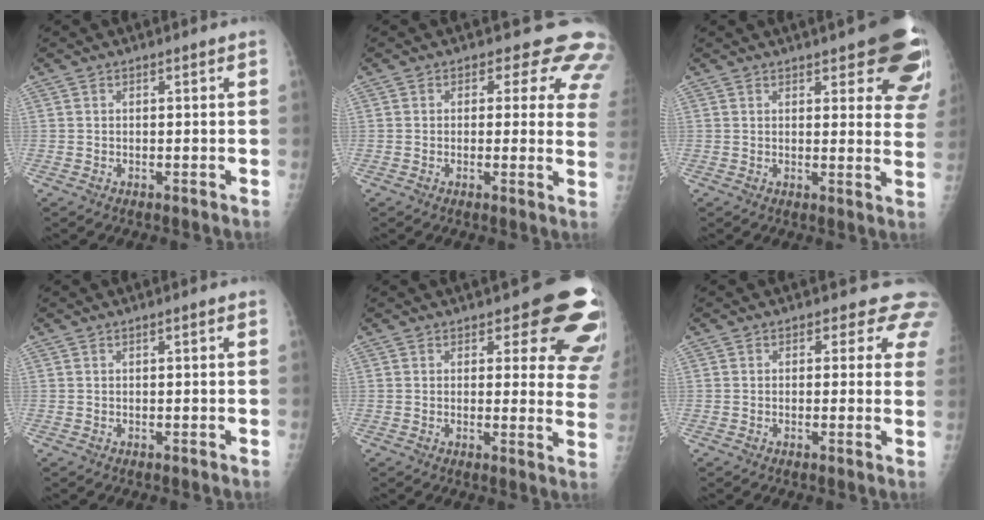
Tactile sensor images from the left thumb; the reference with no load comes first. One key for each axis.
{"total": 9.7, "fx": 7.4, "fy": 5.1, "fz": 3.5, "tx": 0.019, "ty": -0.028, "tz": 0.050}
{"total": 15.6, "fx": 9.6, "fy": 5.3, "fz": 11.2, "tx": -0.098, "ty": -0.038, "tz": 0.098}
{"total": 0.5, "fx": 0.1, "fy": 0.1, "fz": 0.5, "tx": -0.011, "ty": 0.001, "tz": 0.002}
{"total": 13.6, "fx": 9.4, "fy": 5.7, "fz": 8.1, "tx": -0.031, "ty": -0.056, "tz": 0.081}
{"total": 5.1, "fx": 3.9, "fy": 3.0, "fz": 1.3, "tx": 0.024, "ty": -0.016, "tz": 0.020}